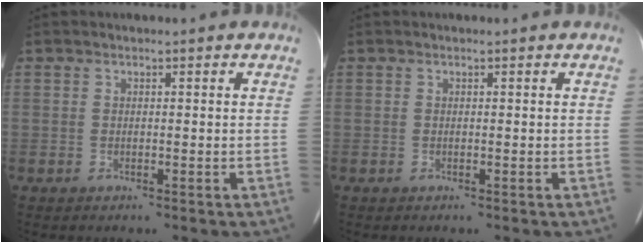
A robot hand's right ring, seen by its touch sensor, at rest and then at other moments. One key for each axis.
{"total": 0.0}